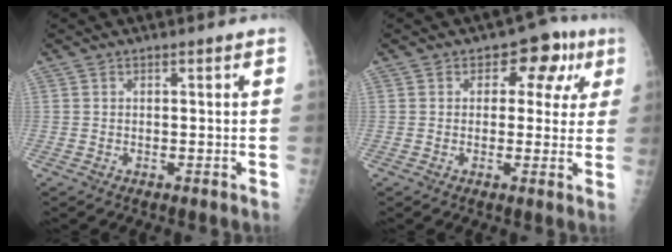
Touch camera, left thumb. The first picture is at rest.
{"total": 8.0, "force": [2.6, 5.5, 5.2], "torque": [-0.010, 0.005, 0.021]}